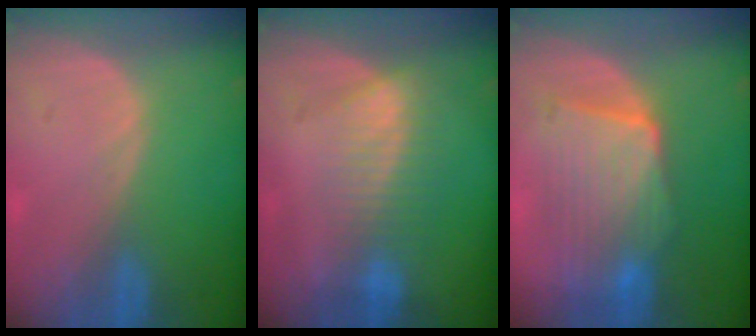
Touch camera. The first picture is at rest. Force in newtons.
{"total": 7.1, "press": 6.2, "slide": 3.5}
{"total": 8.7, "press": 8.5, "slide": 1.9}